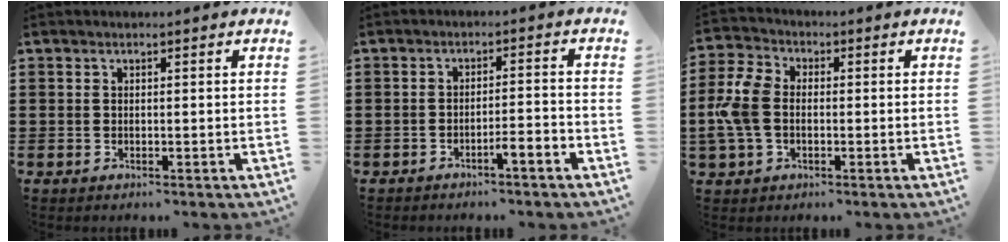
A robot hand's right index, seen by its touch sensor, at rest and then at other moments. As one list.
[{"total": 2.7, "force": [-2.3, -0.3, 1.4], "torque": [-0.025, 0.001, -0.046]}, {"total": 7.2, "force": [-0.9, 4.8, 5.3], "torque": [-0.149, 0.000, -0.027]}]